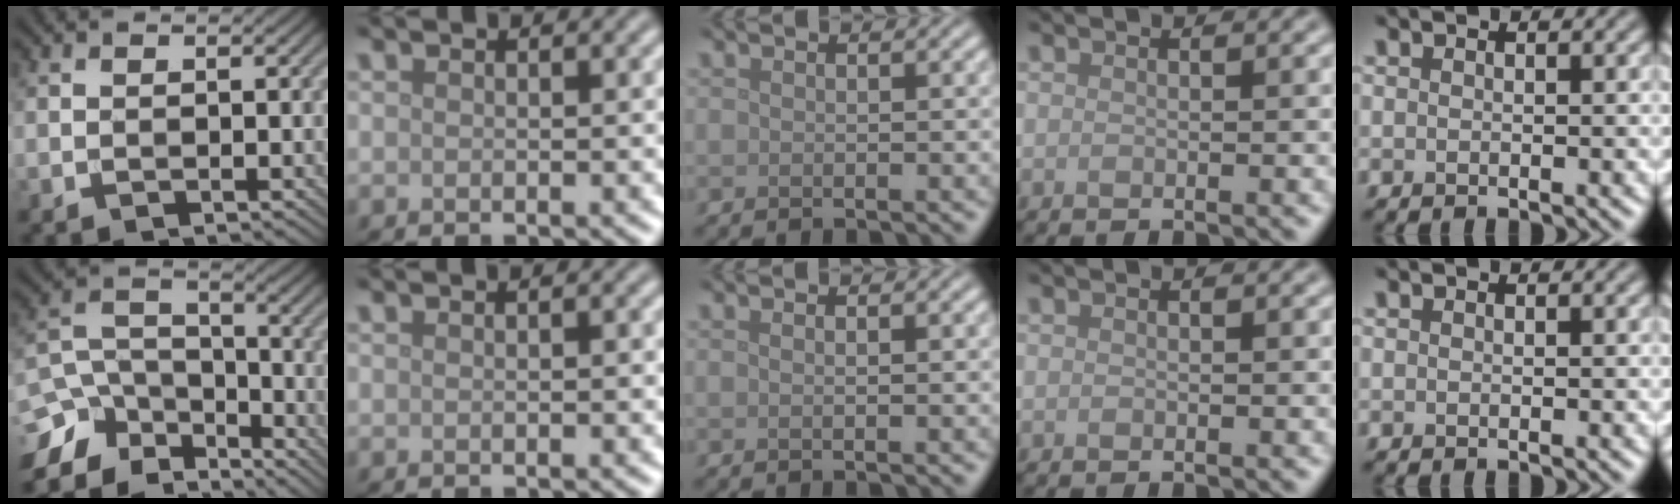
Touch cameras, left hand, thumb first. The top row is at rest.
{"thumb": {"total": 10.8, "force": [-8.4, 5.9, 3.4], "torque": [-0.094, -0.003, -0.151]}, "index": {"total": 1.4, "force": [0.3, 0.6, 1.2], "torque": [-0.008, -0.001, -0.002]}, "middle": {"total": 0.5, "force": [0.1, 0.2, 0.5], "torque": [-0.007, 0.000, -0.002]}}